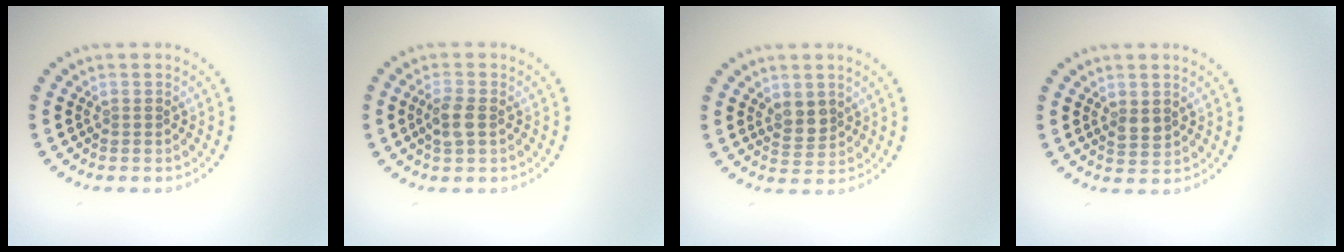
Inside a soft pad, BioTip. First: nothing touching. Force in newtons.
{"total": 2.1, "press": 2.0, "slide": 0.5}
{"total": 2.2, "press": 2.0, "slide": 0.9}
{"total": 1.5, "press": 1.4, "slide": 0.4}